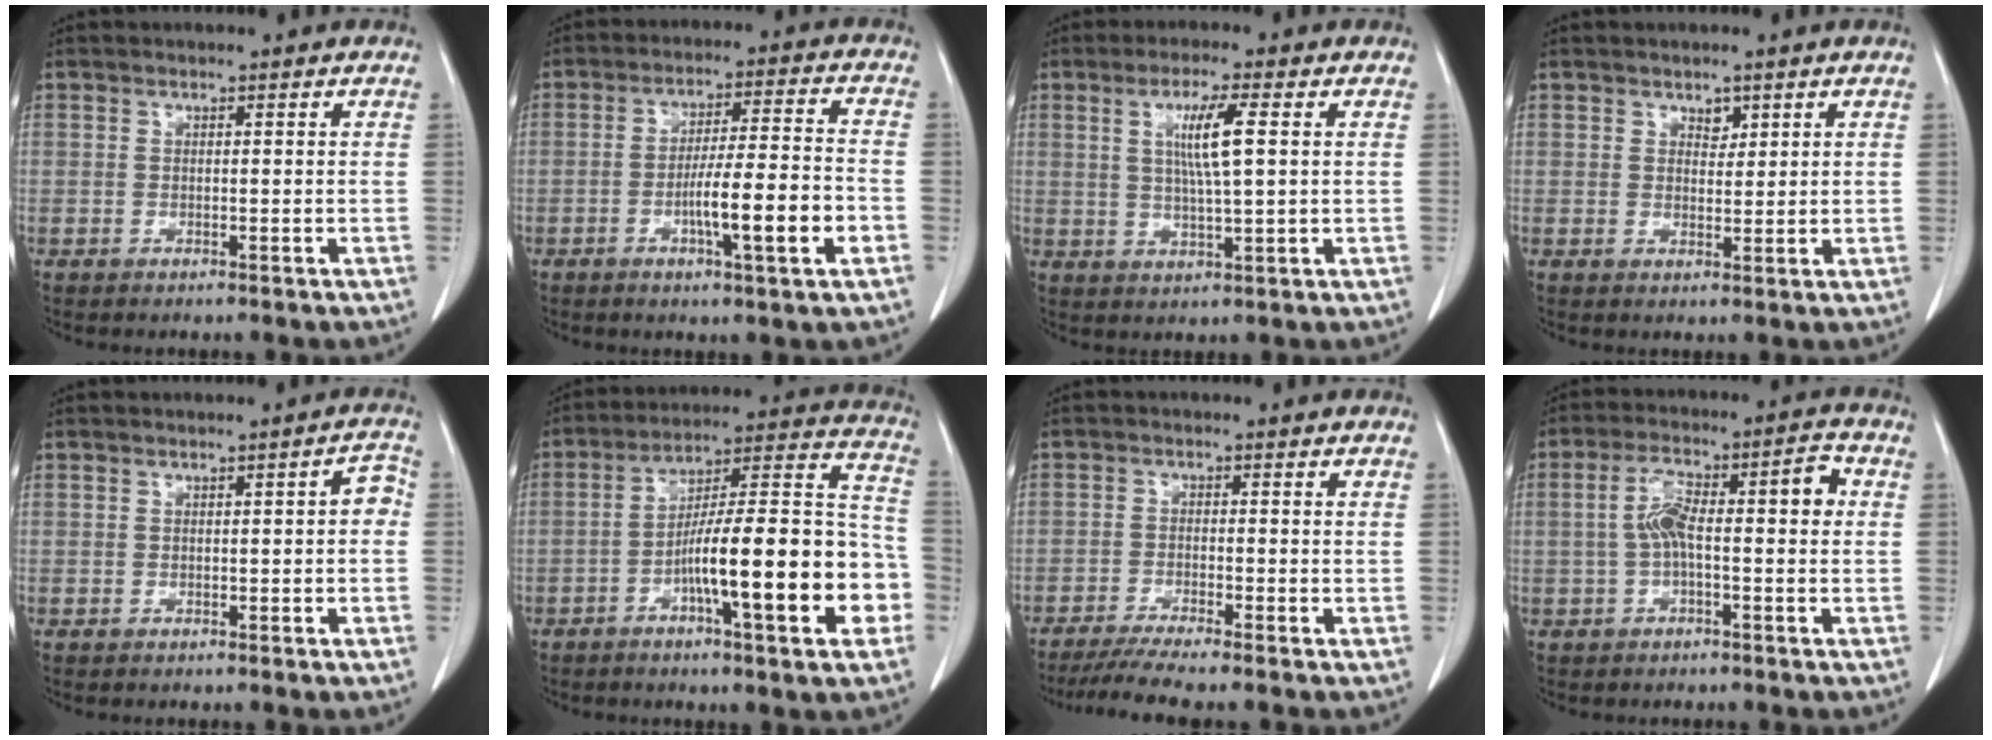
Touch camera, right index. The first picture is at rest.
{"total": 10.5, "force": [-3.5, 0.4, 9.9], "torque": [-0.160, 0.001, -0.057]}
{"total": 6.7, "force": [1.7, 0.0, 6.5], "torque": [-0.120, 0.000, 0.032]}
{"total": 1.9, "force": [1.3, 1.1, 0.9], "torque": [-0.007, -0.006, 0.021]}
{"total": 2.9, "force": [0.0, 0.9, 2.8], "torque": [-0.026, 0.020, -0.002]}
{"total": 20.5, "force": [-6.2, 2.8, 19.3], "torque": [-0.245, 0.023, -0.093]}
{"total": 5.0, "force": [-4.2, -1.0, 2.6], "torque": [-0.046, -0.020, -0.080]}
{"total": 8.8, "force": [0.3, 2.2, 8.5], "torque": [-0.148, 0.041, 0.005]}